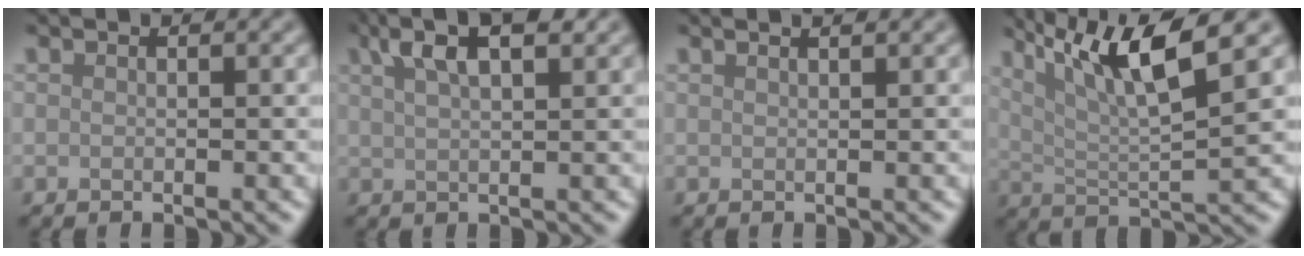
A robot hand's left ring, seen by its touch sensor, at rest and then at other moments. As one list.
[{"total": 5.3, "force": [3.2, 1.6, 3.9], "torque": [-0.069, 0.017, 0.053]}, {"total": 2.2, "force": [1.5, 1.0, 1.3], "torque": [0.000, 0.004, -0.010]}, {"total": 8.2, "force": [4.2, 1.7, 6.9], "torque": [-0.117, 0.006, 0.079]}]